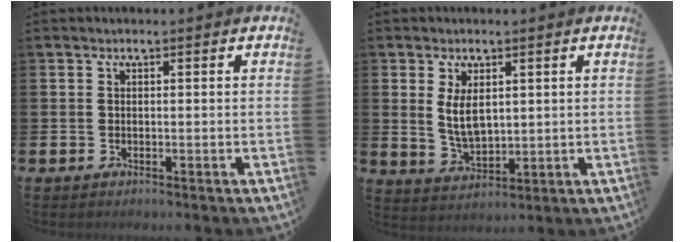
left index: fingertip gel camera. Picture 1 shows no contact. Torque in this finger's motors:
{"motor_torque": [0.73, 0.29, 0.21, 0.19]}